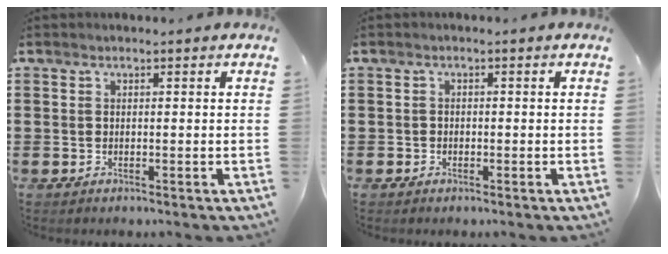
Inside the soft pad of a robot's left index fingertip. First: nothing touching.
{"total": 0.9, "force": [-0.5, 0.7, -0.1], "torque": [-0.003, 0.003, -0.012]}